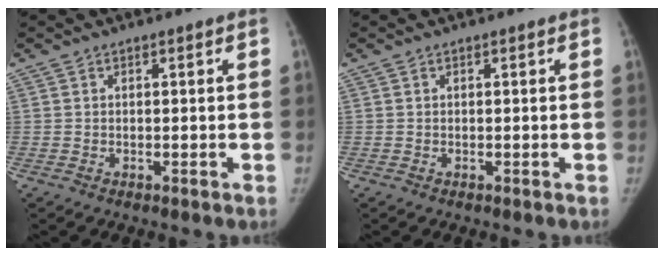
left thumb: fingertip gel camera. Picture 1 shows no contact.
{"total": 0.0}